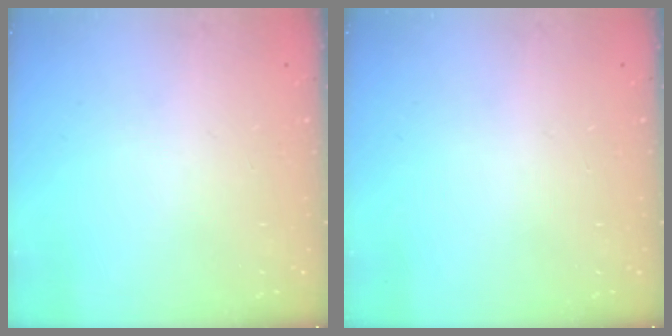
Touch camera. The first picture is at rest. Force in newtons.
{"total": 0.0}